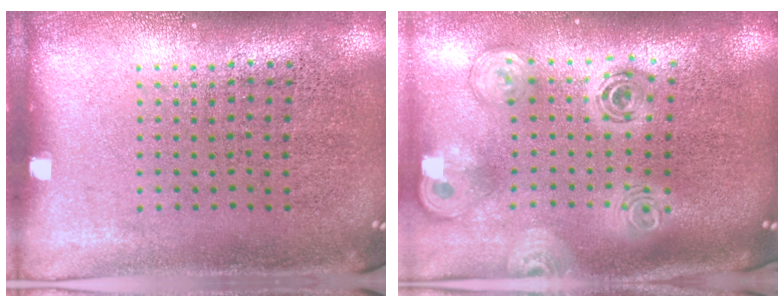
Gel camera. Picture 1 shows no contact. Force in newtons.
{"total": 2.8, "press": 2.0, "slide": 2.0}